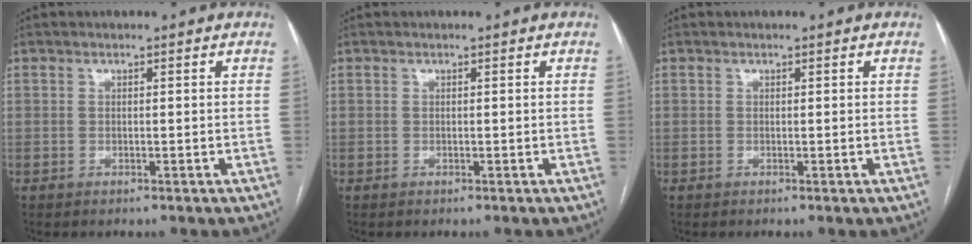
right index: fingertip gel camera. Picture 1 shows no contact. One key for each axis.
{"total": 0.0}
{"total": 0.0}